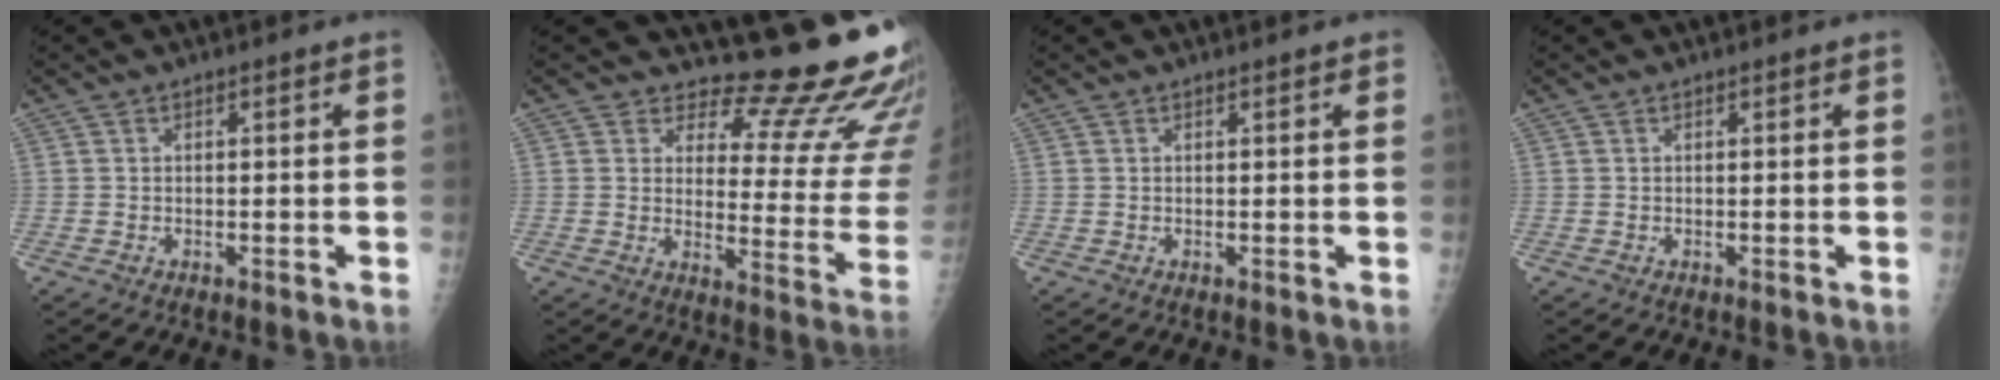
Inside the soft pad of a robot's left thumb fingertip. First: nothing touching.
{"total": 17.3, "force": [15.3, 4.6, 6.8], "torque": [-0.041, -0.158, 0.174]}
{"total": 1.1, "force": [0.8, 0.3, 0.7], "torque": [-0.006, 0.001, 0.008]}
{"total": 0.0}